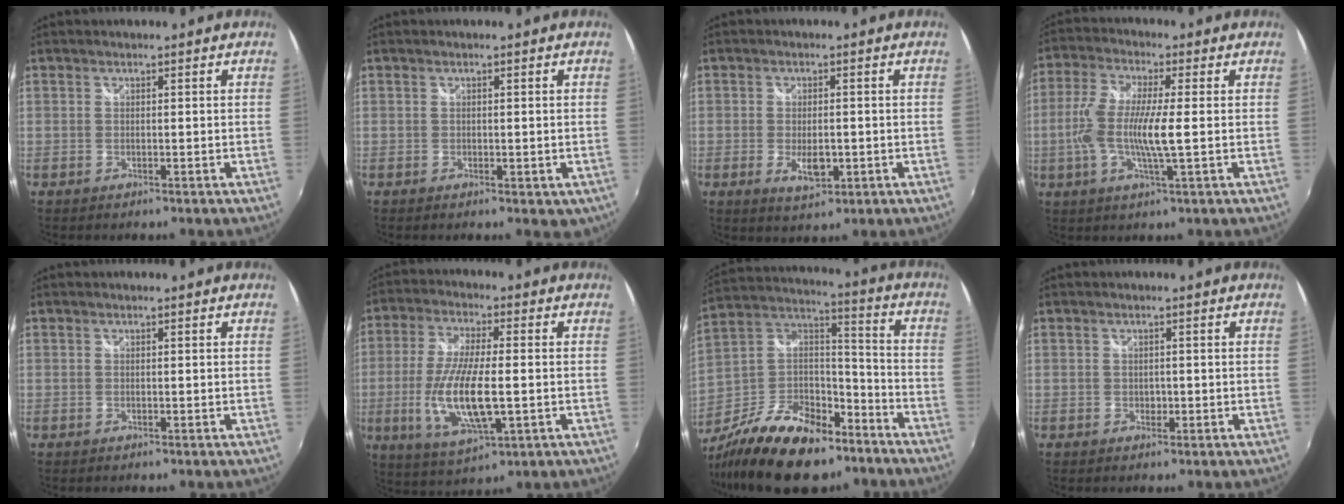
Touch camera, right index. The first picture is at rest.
{"total": 1.5, "force": [-0.2, 1.1, 1.1], "torque": [-0.014, -0.004, -0.001]}
{"total": 5.0, "force": [-1.3, 2.5, 4.1], "torque": [-0.076, -0.011, -0.018]}
{"total": 10.0, "force": [-1.2, 1.3, 9.8], "torque": [-0.199, -0.006, -0.027]}
{"total": 0.0}
{"total": 14.4, "force": [-2.6, 4.1, 13.5], "torque": [-0.272, -0.018, -0.044]}
{"total": 25.2, "force": [-16.9, 11.7, 14.5], "torque": [-0.295, 0.008, -0.278]}
{"total": 1.1, "force": [-0.2, 1.0, 0.4], "torque": [-0.002, -0.001, -0.002]}